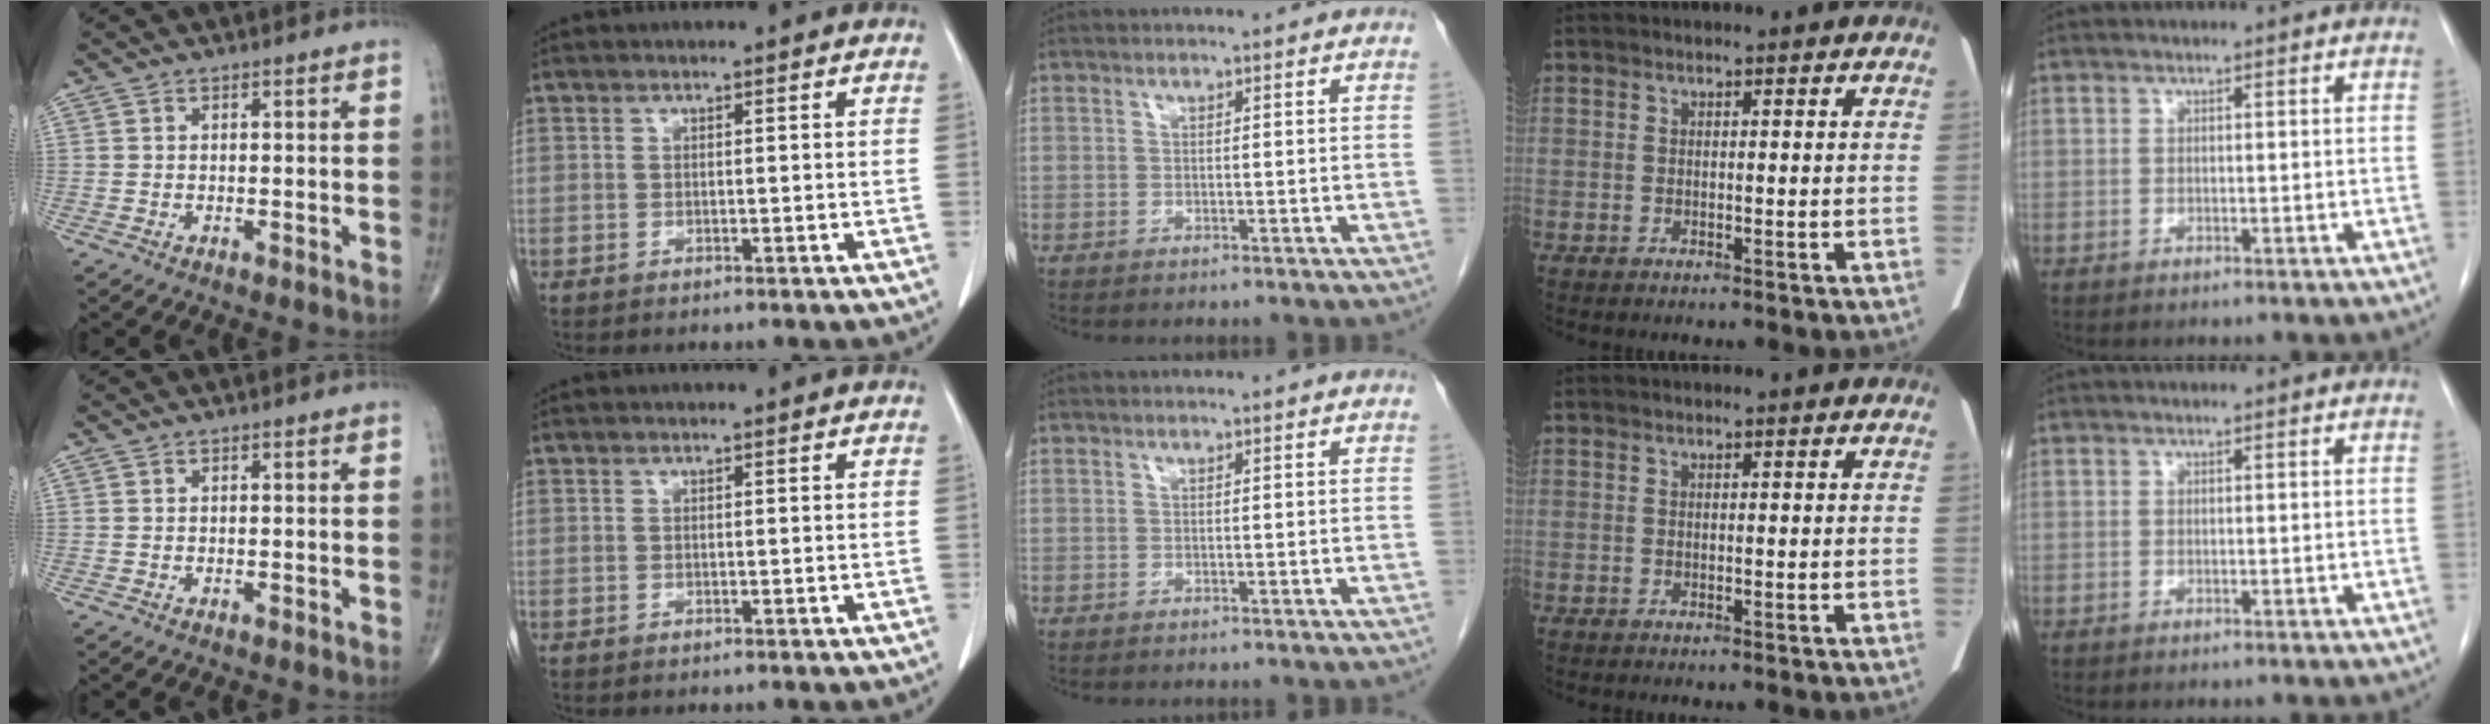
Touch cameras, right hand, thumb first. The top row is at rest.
{}